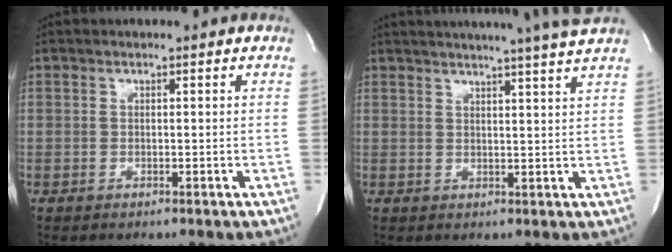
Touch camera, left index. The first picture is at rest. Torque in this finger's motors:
{"motor_torque": [0.04, -0.04, 0.30, 0.09]}